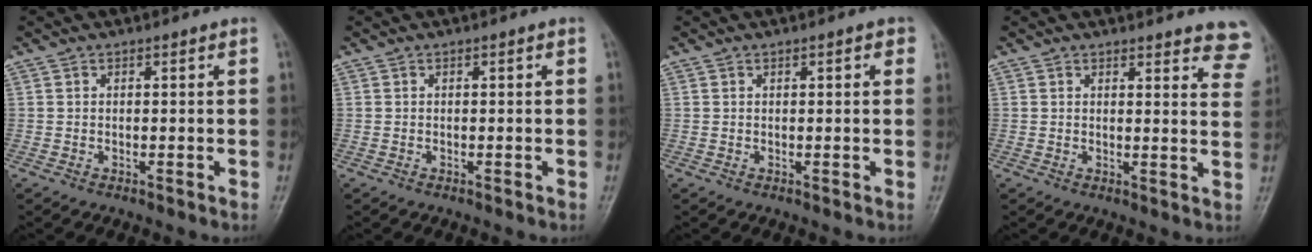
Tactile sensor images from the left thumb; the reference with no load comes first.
{"total": 0.0}
{"total": 1.7, "force": [0.7, 0.6, 1.4], "torque": [-0.015, 0.001, 0.007]}
{"total": 9.4, "force": [8.6, 2.6, 2.9], "torque": [0.015, -0.040, 0.070]}